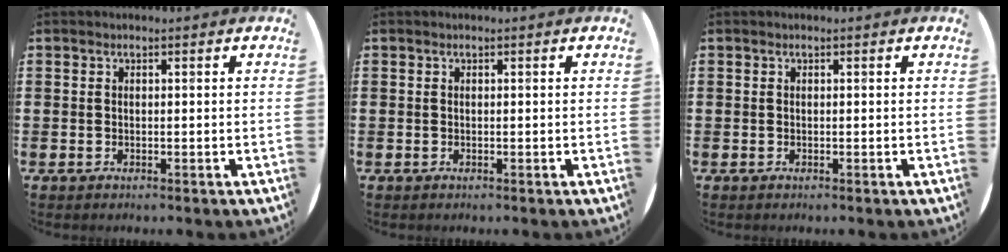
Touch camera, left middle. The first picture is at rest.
{"total": 0.0}
{"total": 0.0}